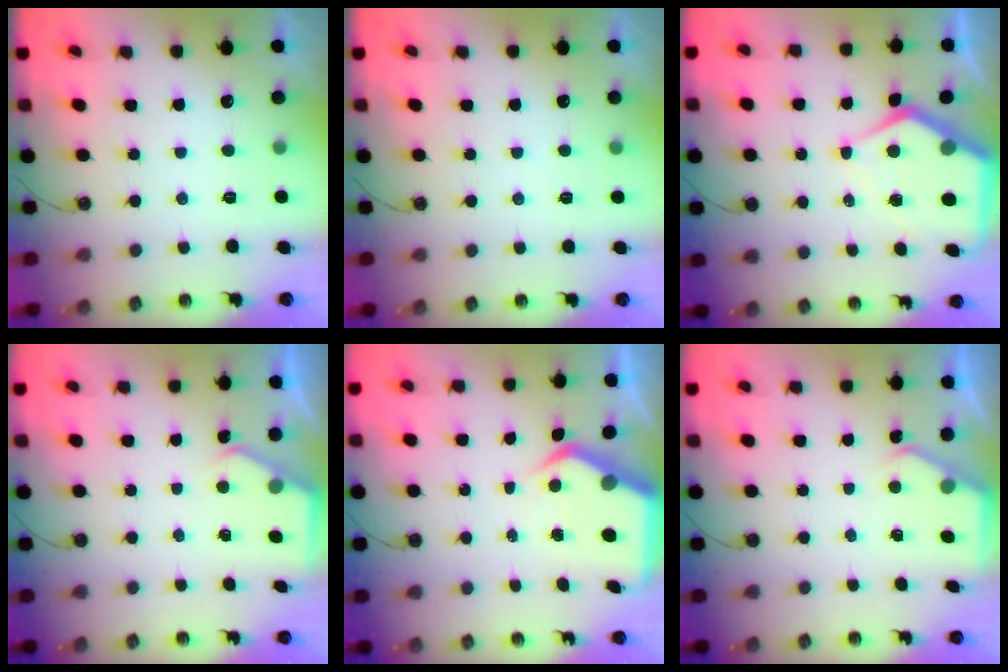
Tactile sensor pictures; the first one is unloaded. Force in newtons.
{"total": 3.4, "press": 3.4, "slide": 0.4}
{"total": 11.2, "press": 11.1, "slide": 1.1}
{"total": 2.4, "press": 2.4, "slide": 0.3}
{"total": 7.1, "press": 7.1, "slide": 0.9}
{"total": 2.4, "press": 2.4, "slide": 0.3}